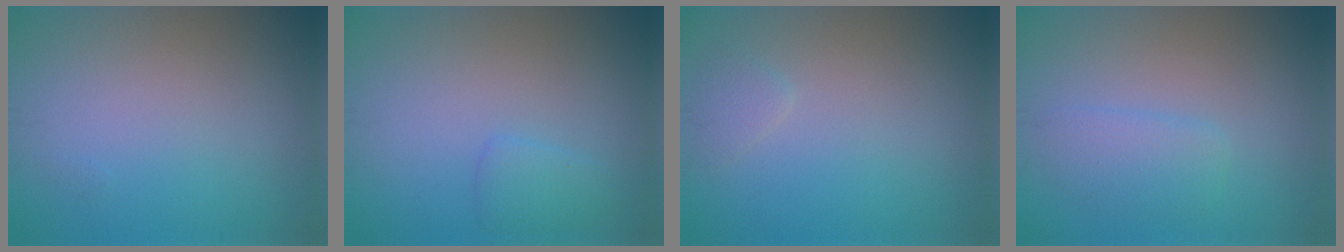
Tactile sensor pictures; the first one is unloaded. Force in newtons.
{"total": 1.5, "press": 1.5, "slide": 0.1}
{"total": 0.9, "press": 0.9, "slide": 0.1}
{"total": 2.1, "press": 2.1, "slide": 0.1}